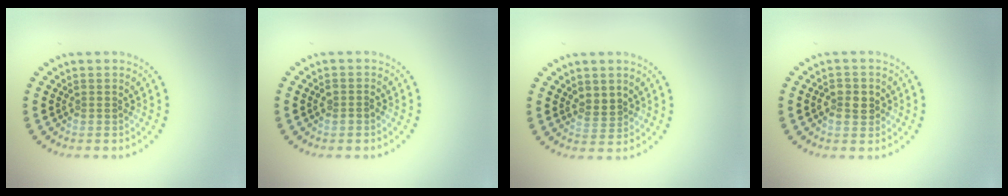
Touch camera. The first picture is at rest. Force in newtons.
{"total": 1.0, "press": 0.9, "slide": 0.4}
{"total": 1.8, "press": 1.7, "slide": 0.8}
{"total": 2.4, "press": 2.4, "slide": 0.4}